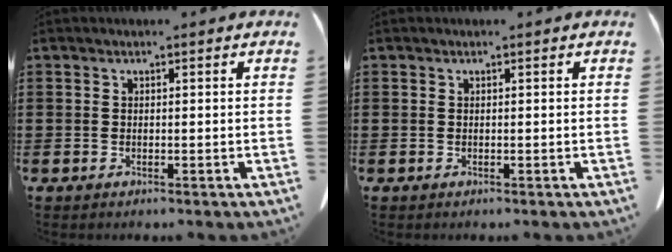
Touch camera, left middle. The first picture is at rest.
{"total": 0.0}